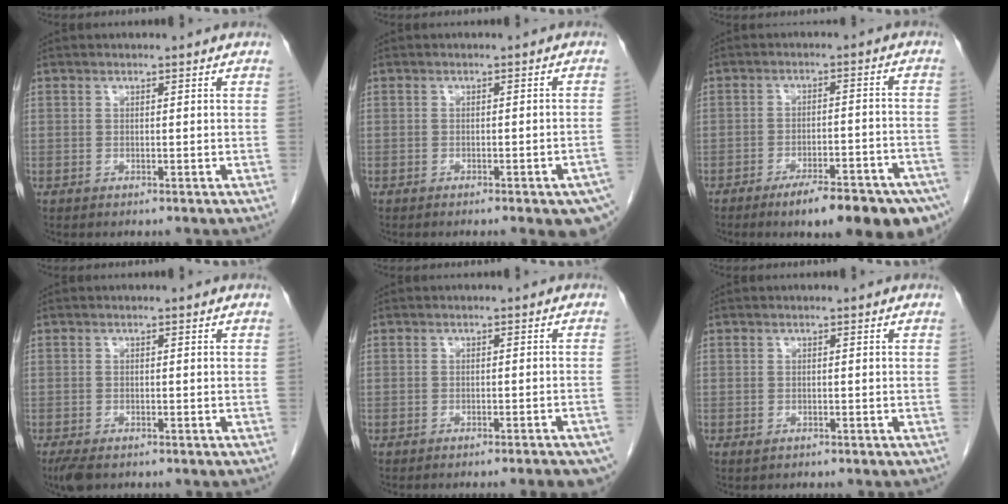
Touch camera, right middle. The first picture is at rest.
{"total": 7.3, "force": [-5.1, 0.9, 5.1], "torque": [-0.046, -0.005, -0.061]}
{"total": 15.2, "force": [-10.6, 2.7, 10.5], "torque": [-0.084, 0.013, -0.148]}
{"total": 3.4, "force": [-2.4, 1.4, 2.0], "torque": [-0.041, -0.010, -0.039]}
{"total": 7.0, "force": [-5.8, 0.2, 3.9], "torque": [-0.031, -0.015, -0.067]}
{"total": 0.6, "force": [-0.4, 0.4, 0.3], "torque": [-0.008, -0.001, -0.003]}